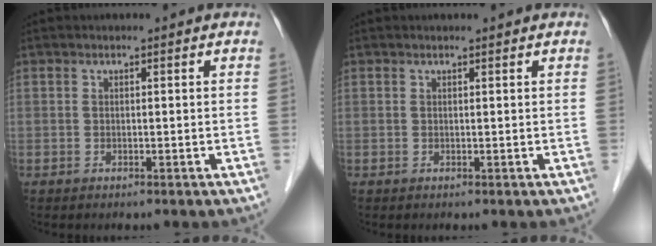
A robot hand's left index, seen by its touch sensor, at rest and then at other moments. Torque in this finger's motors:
{"motor_torque": [0.15, -0.14, -0.02, -0.04]}